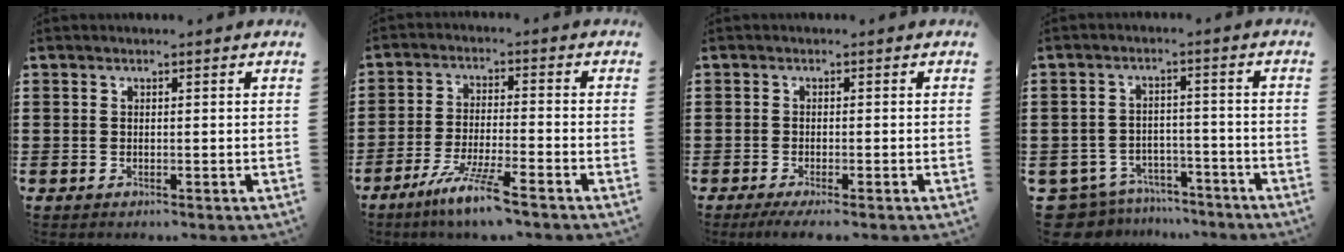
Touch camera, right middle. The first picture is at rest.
{"total": 7.1, "force": [-5.5, 0.0, 4.6], "torque": [-0.097, -0.015, -0.102]}
{"total": 1.3, "force": [-0.9, -0.1, 0.9], "torque": [-0.014, -0.002, -0.017]}
{"total": 5.9, "force": [-5.7, 1.5, 0.7], "torque": [-0.040, 0.006, -0.122]}